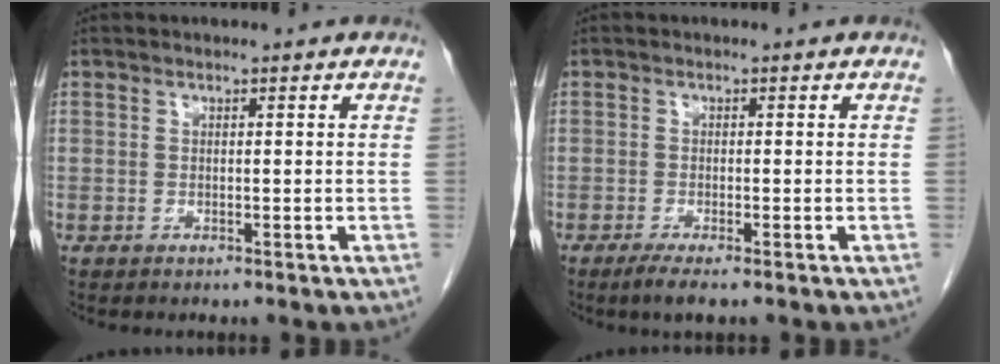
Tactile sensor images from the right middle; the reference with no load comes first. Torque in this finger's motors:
{"motor_torque": [0.43, -0.28, 0.05, 0.03]}